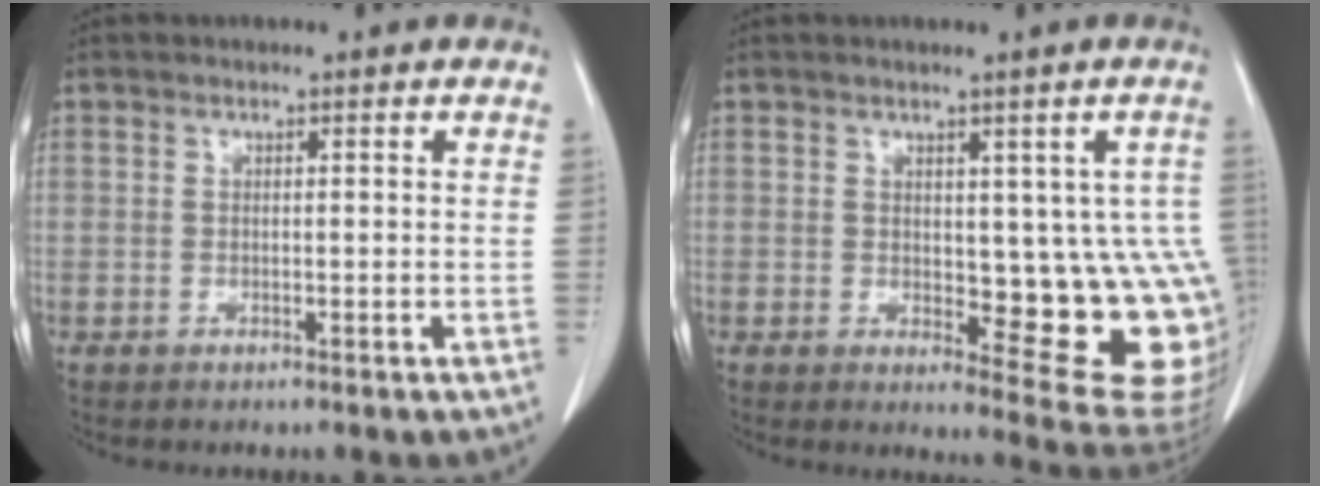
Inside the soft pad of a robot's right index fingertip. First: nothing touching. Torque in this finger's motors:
{"motor_torque": [0.57, -0.11, 0.35, 0.06]}